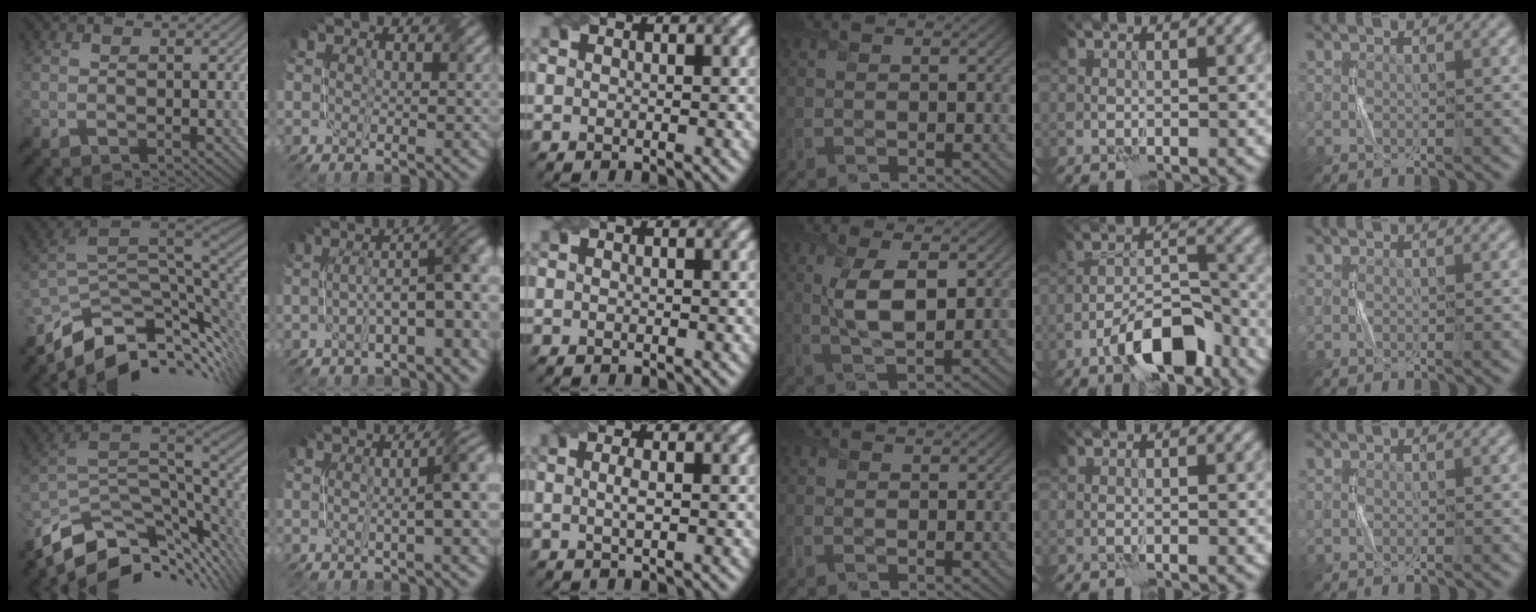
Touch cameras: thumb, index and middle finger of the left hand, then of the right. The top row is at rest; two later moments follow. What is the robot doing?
{"motion": "twist", "object": "screw"}